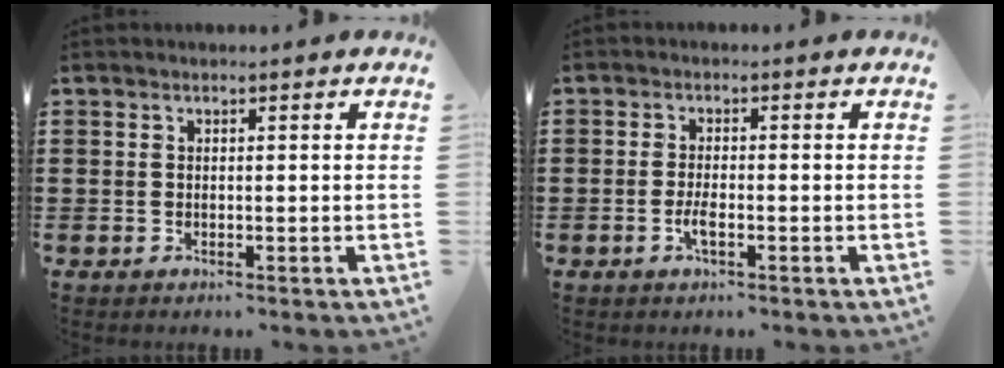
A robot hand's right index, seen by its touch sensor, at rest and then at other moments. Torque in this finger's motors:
{"motor_torque": [2.14, 0.00, 0.06, 0.05]}